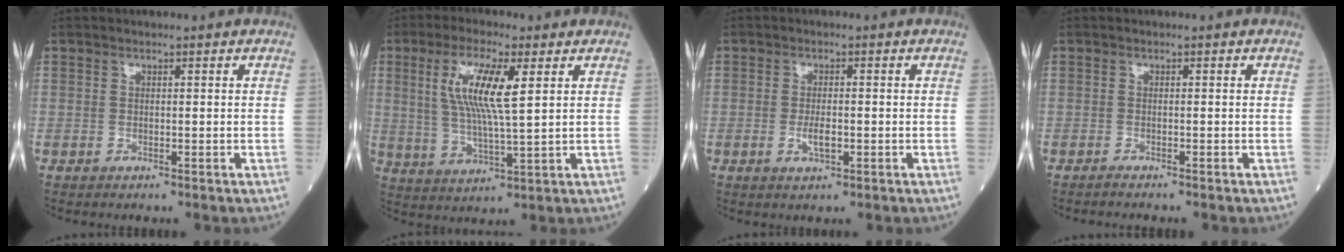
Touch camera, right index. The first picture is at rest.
{"total": 9.7, "force": [3.0, 1.2, 9.1], "torque": [-0.188, 0.004, 0.057]}
{"total": 2.6, "force": [-0.7, 0.8, 2.4], "torque": [-0.044, 0.001, -0.010]}
{"total": 1.0, "force": [-0.9, -0.2, 0.3], "torque": [-0.011, -0.002, -0.012]}